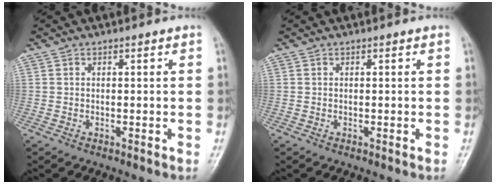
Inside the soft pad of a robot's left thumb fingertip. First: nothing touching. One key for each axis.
{"total": 0.0}